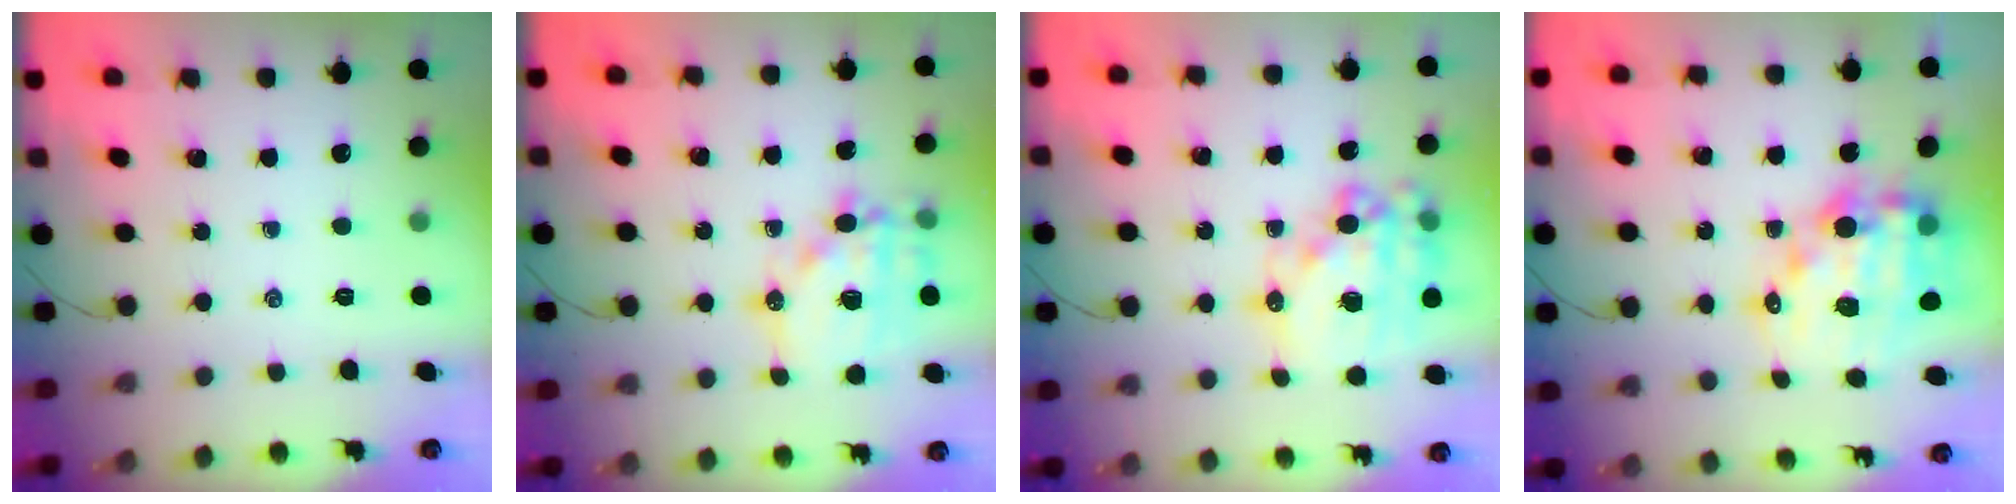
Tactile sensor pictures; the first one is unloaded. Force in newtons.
{"total": 15.5, "press": 15.2, "slide": 2.8}
{"total": 21.4, "press": 20.9, "slide": 4.6}
{"total": 16.2, "press": 15.7, "slide": 4.0}